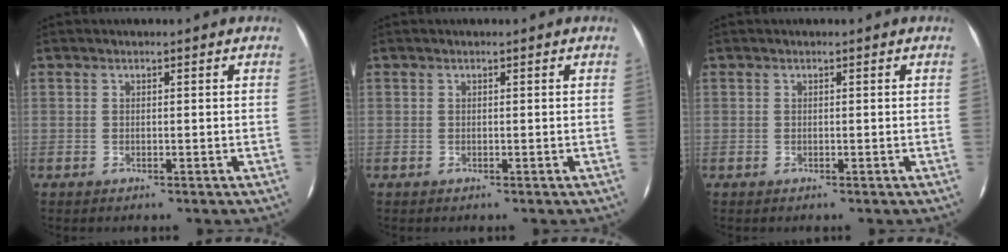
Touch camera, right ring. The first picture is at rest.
{"total": 0.0}
{"total": 0.0}